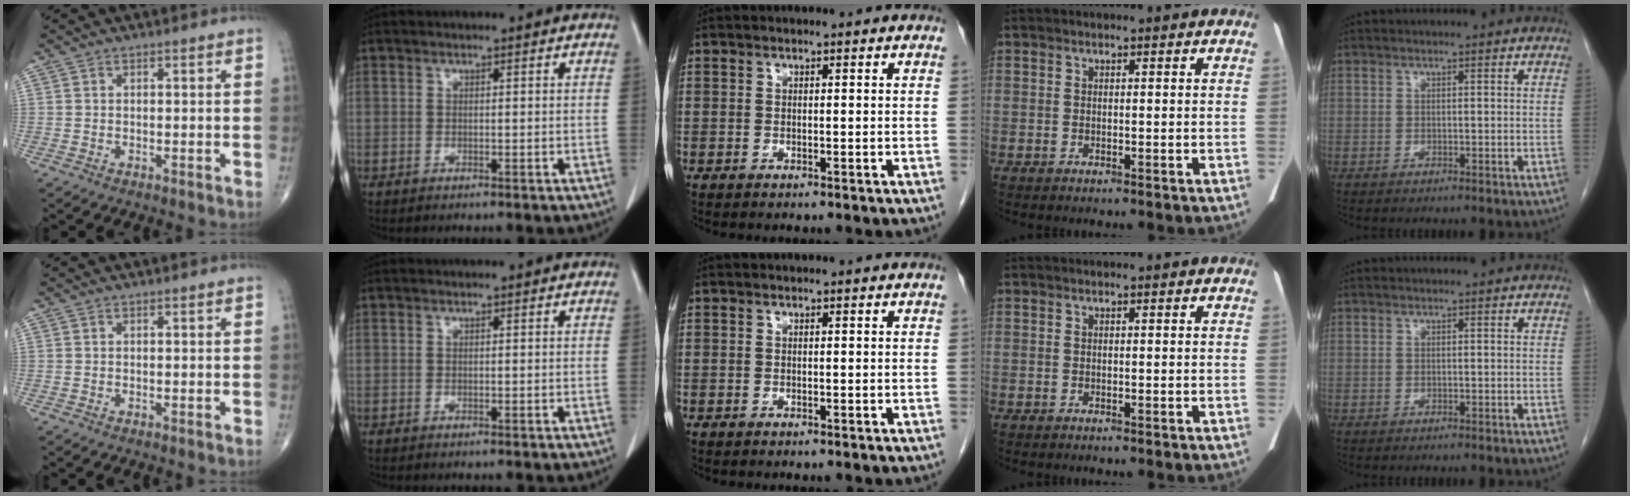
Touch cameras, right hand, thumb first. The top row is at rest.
{}